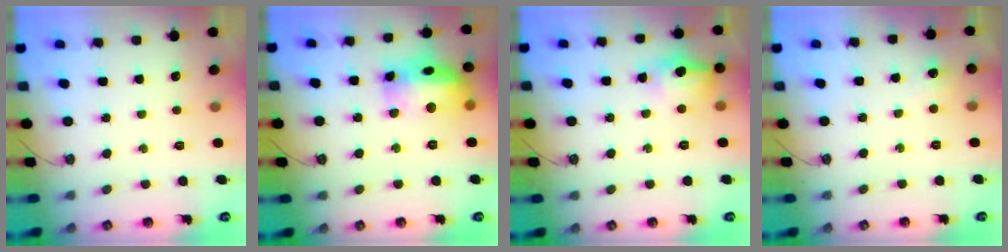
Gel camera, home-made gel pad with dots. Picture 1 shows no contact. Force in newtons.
{"total": 18.6, "press": 18.5, "slide": 1.8}
{"total": 13.3, "press": 13.2, "slide": 1.4}
{"total": 3.7, "press": 3.7, "slide": 0.6}